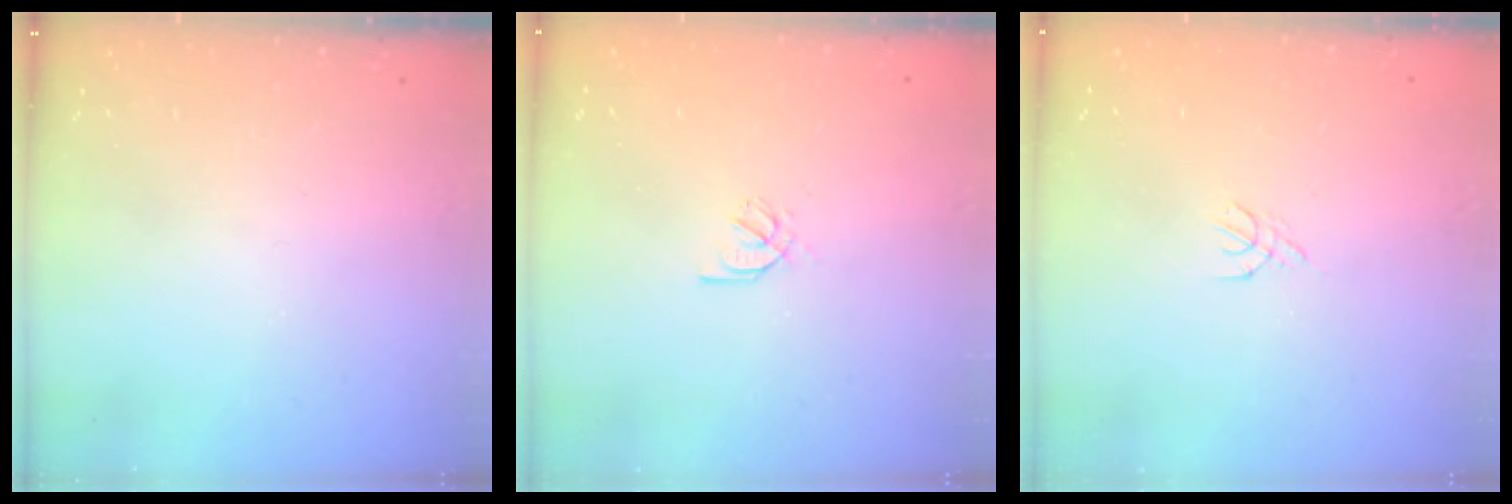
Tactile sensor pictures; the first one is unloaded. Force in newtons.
{"total": 2.1, "press": 2.1, "slide": 0.2}
{"total": 1.8, "press": 1.7, "slide": 0.5}